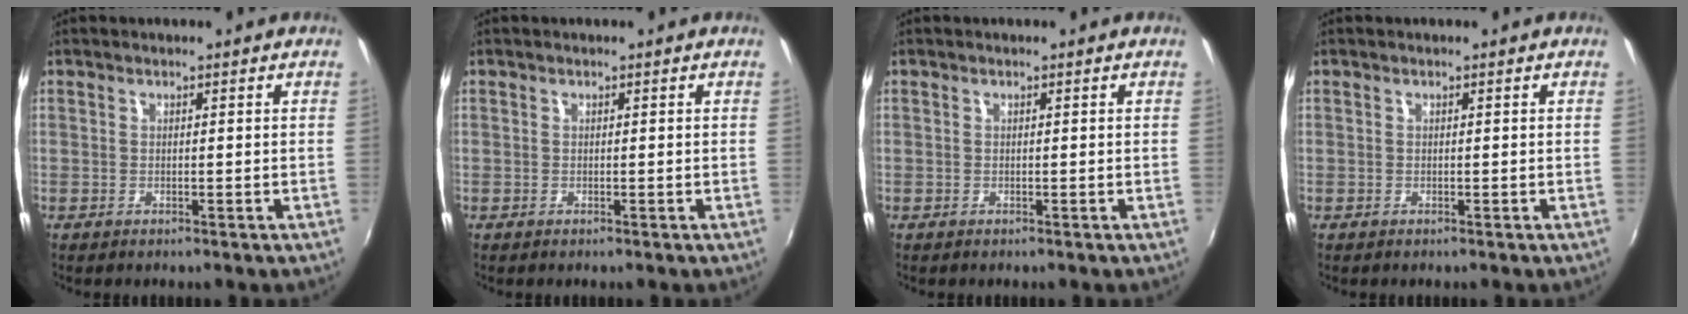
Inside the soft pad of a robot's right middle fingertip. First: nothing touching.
{"total": 0.0}
{"total": 0.0}
{"total": 0.0}